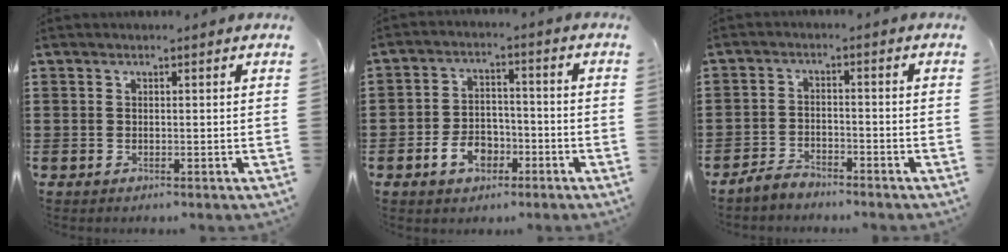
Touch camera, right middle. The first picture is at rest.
{"total": 5.7, "force": [-3.0, 3.8, 3.1], "torque": [-0.052, 0.007, -0.058]}
{"total": 3.0, "force": [-2.9, 0.7, 0.3], "torque": [-0.018, 0.005, -0.064]}